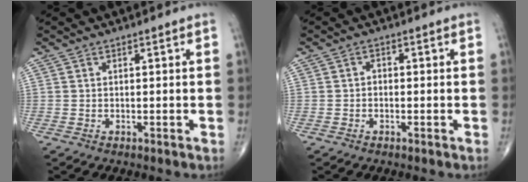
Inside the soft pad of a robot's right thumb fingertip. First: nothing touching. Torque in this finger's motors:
{"motor_torque": [-0.25, 0.08, 0.08, 0.14, 0.05]}